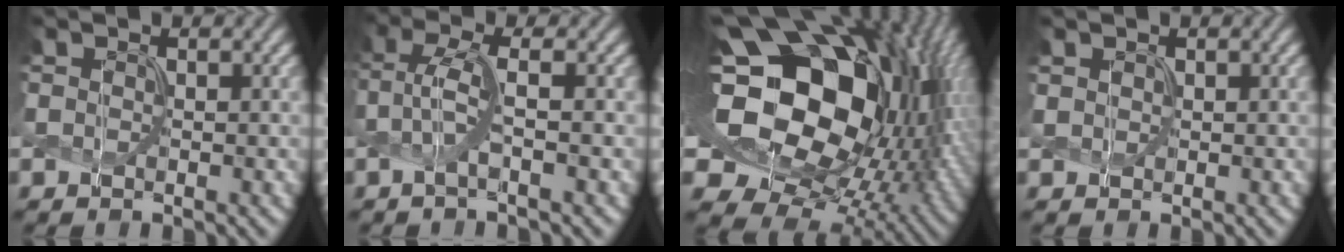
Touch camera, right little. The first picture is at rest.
{"total": 3.3, "force": [-0.2, 0.7, 3.2], "torque": [-0.075, 0.012, -0.008]}
{"total": 21.3, "force": [2.3, 15.0, 14.9], "torque": [-0.264, -0.004, 0.055]}
{"total": 0.8, "force": [0.6, 0.6, 0.1], "torque": [-0.005, 0.001, 0.015]}